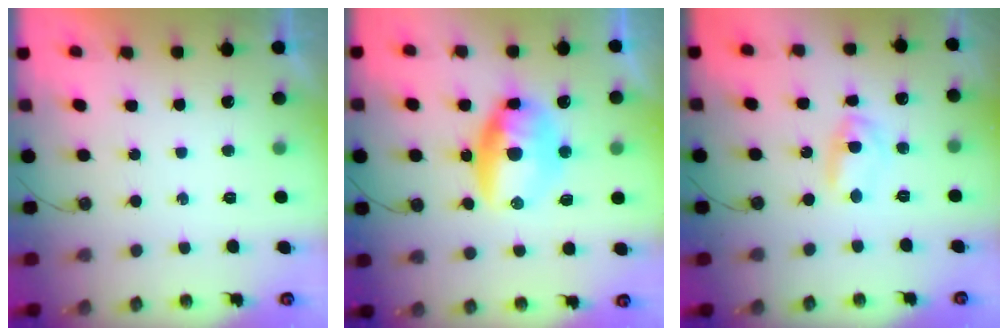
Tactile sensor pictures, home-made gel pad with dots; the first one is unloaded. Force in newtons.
{"total": 16.2, "press": 14.1, "slide": 7.9}
{"total": 4.7, "press": 4.7, "slide": 0.3}